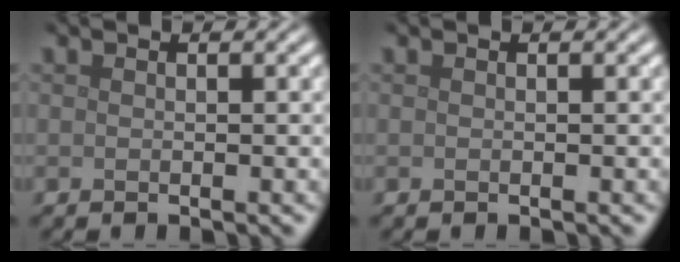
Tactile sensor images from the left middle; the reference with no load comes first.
{"total": 0.0}